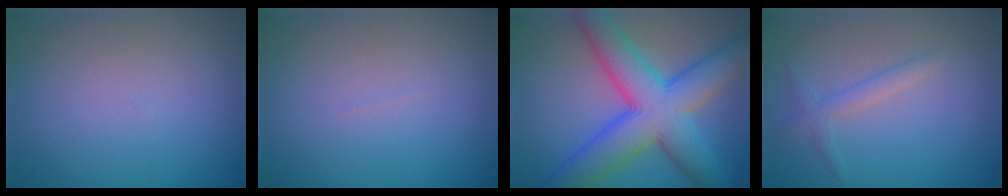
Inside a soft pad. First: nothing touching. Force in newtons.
{"total": 0.0}
{"total": 10.6, "press": 10.6, "slide": 0.2}
{"total": 1.6, "press": 1.6, "slide": 0.1}